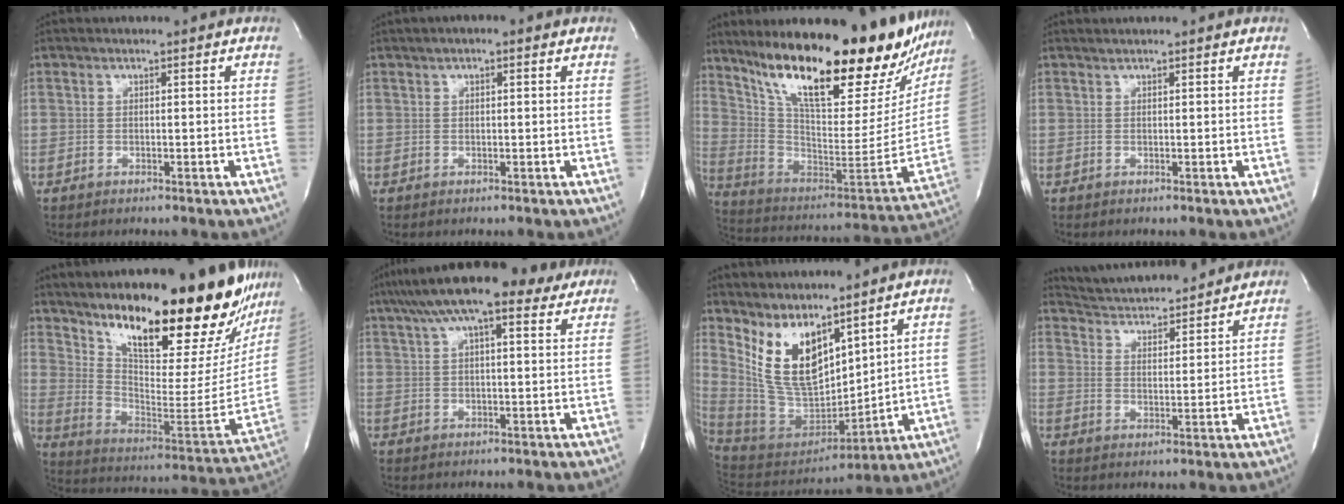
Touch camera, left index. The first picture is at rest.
{"total": 1.8, "force": [0.6, 0.7, 1.5], "torque": [-0.027, 0.007, 0.005]}
{"total": 30.4, "force": [22.5, 7.4, 19.1], "torque": [-0.318, -0.049, 0.332]}
{"total": 0.0}
{"total": 27.9, "force": [21.0, 5.5, 17.5], "torque": [-0.283, -0.067, 0.306]}
{"total": 14.8, "force": [10.1, 3.9, 10.1], "torque": [-0.187, 0.043, 0.154]}
{"total": 12.8, "force": [7.6, 6.2, 8.3], "torque": [-0.181, -0.003, 0.169]}
{"total": 14.2, "force": [13.4, 1.9, 4.2], "torque": [-0.072, 0.013, 0.203]}